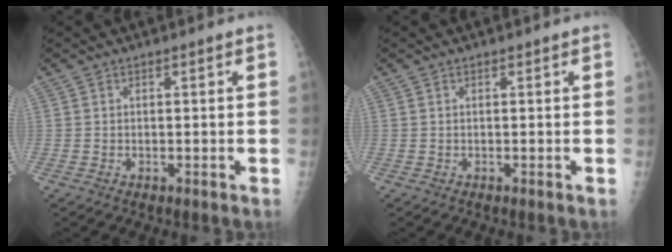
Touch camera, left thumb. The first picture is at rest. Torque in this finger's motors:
{"motor_torque": [0.00, 0.01, -0.15, -0.15, 0.00]}